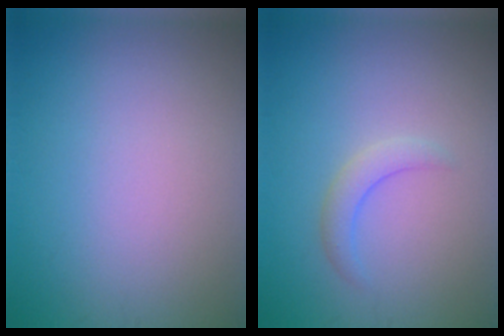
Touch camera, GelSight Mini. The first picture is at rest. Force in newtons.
{"total": 1.9, "press": 1.9, "slide": 0.1}